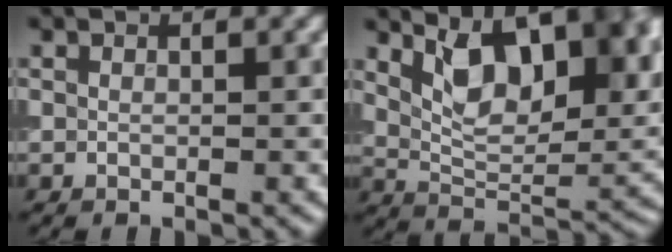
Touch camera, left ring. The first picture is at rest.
{"total": 11.6, "force": [4.7, 5.5, 9.1], "torque": [-0.135, 0.002, 0.083]}